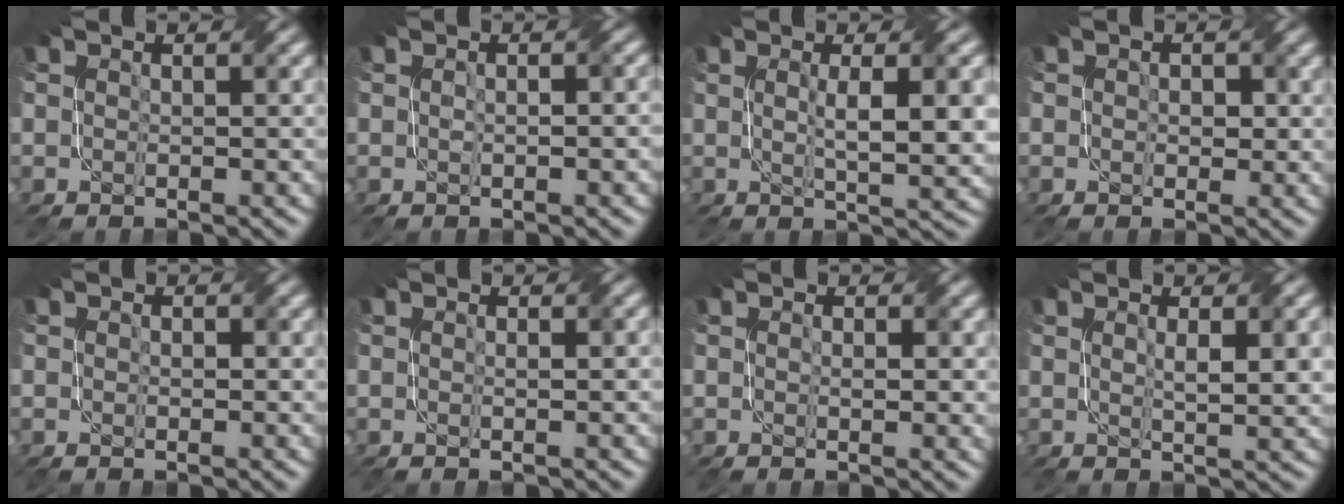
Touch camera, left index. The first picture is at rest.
{"total": 1.5, "force": [0.0, 0.5, 1.4], "torque": [-0.027, 0.000, 0.001]}
{"total": 5.6, "force": [0.6, 1.2, 5.4], "torque": [-0.084, 0.002, 0.014]}
{"total": 1.7, "force": [0.4, 1.1, 1.2], "torque": [-0.016, -0.001, 0.005]}
{"total": 1.1, "force": [0.4, 0.6, 0.8], "torque": [-0.012, 0.000, 0.007]}
{"total": 1.0, "force": [0.1, 0.0, 1.0], "torque": [-0.013, 0.002, 0.000]}
{"total": 1.6, "force": [0.2, 0.6, 1.5], "torque": [-0.025, -0.004, 0.006]}
{"total": 2.9, "force": [0.8, 0.5, 2.8], "torque": [-0.049, 0.000, 0.017]}